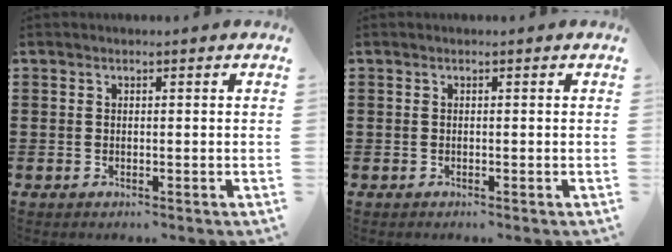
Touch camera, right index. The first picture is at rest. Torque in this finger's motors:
{"motor_torque": [0.00, 0.00, 0.00, 0.00]}